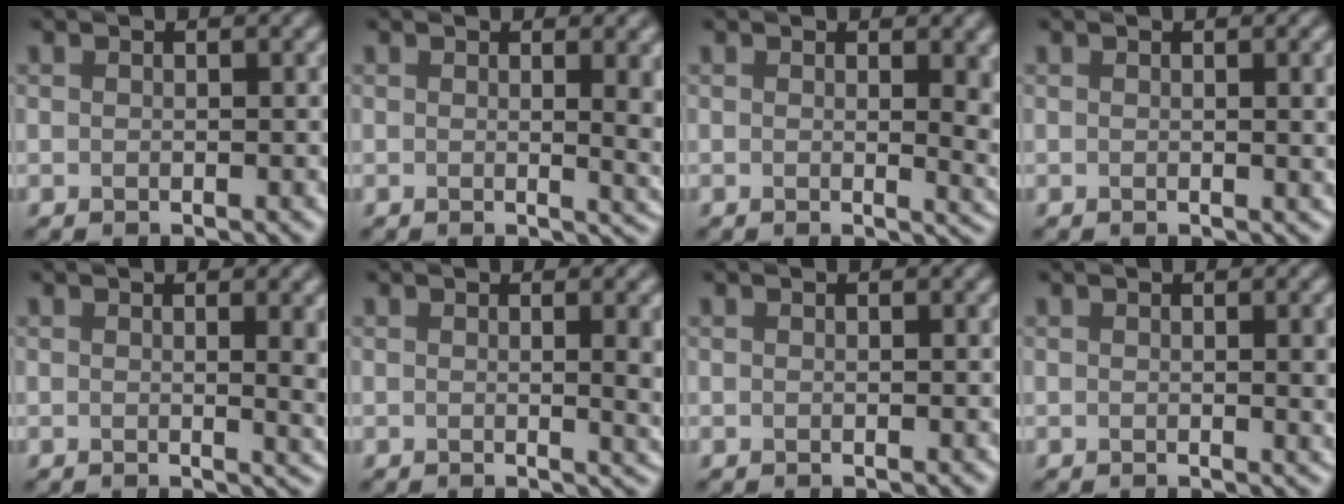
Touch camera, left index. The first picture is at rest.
{"total": 5.2, "force": [0.7, 2.0, 4.7], "torque": [-0.035, -0.005, 0.014]}
{"total": 4.4, "force": [0.7, 1.7, 4.0], "torque": [-0.032, -0.006, 0.014]}
{"total": 2.7, "force": [0.4, 0.8, 2.5], "torque": [-0.023, 0.002, 0.003]}
{"total": 4.6, "force": [0.5, 1.6, 4.3], "torque": [-0.037, -0.001, 0.007]}
{"total": 5.2, "force": [0.3, 1.7, 4.9], "torque": [-0.041, -0.002, 0.006]}
{"total": 0.0}
{"total": 2.9, "force": [0.2, 0.8, 2.7], "torque": [-0.026, 0.001, 0.001]}